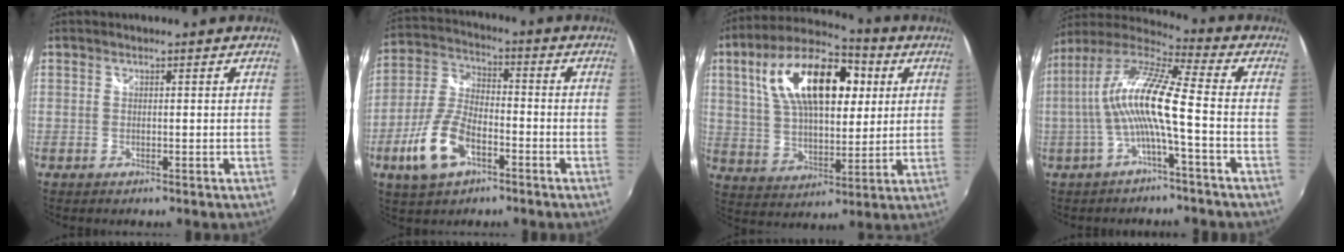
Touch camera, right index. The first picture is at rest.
{"total": 12.0, "force": [-5.5, 5.9, 8.9], "torque": [-0.198, -0.001, -0.102]}
{"total": 21.0, "force": [6.7, 10.4, 17.0], "torque": [-0.317, 0.040, 0.114]}
{"total": 12.1, "force": [-1.8, 0.7, 11.9], "torque": [-0.226, 0.011, -0.036]}